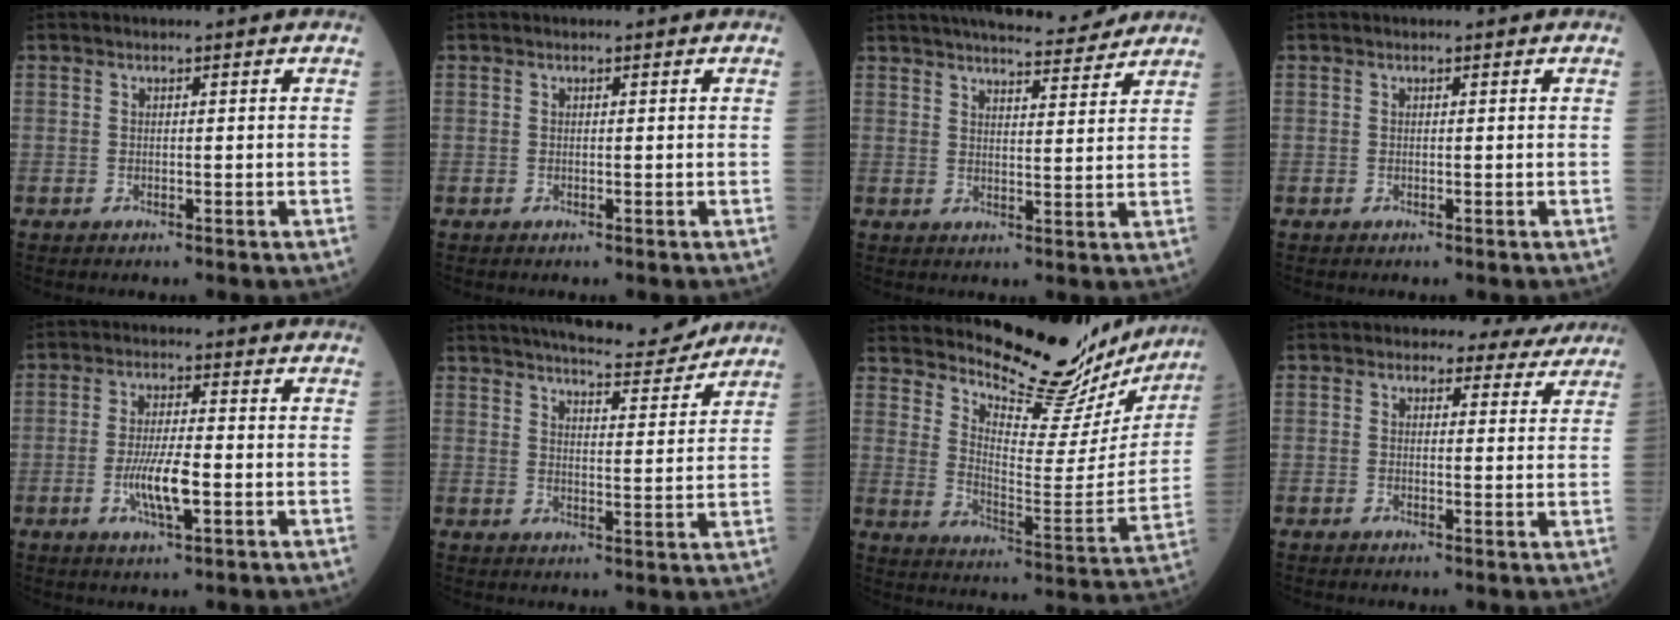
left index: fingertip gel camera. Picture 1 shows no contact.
{"total": 0.0}
{"total": 11.8, "force": [10.7, 1.5, 4.8], "torque": [-0.062, 0.004, 0.143]}
{"total": 0.0}
{"total": 6.4, "force": [-1.8, 1.1, 6.0], "torque": [-0.116, -0.009, -0.033]}
{"total": 12.4, "force": [11.4, 1.3, 4.6], "torque": [-0.062, -0.003, 0.154]}
{"total": 22.0, "force": [20.6, 4.1, 6.5], "torque": [-0.095, -0.083, 0.272]}
{"total": 4.9, "force": [4.4, 2.2, 0.0], "torque": [0.021, -0.001, 0.033]}